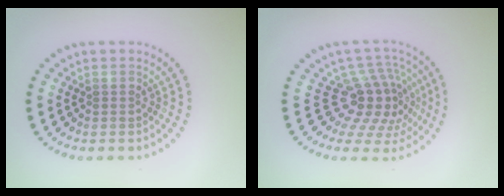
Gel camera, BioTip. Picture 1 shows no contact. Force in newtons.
{"total": 4.9, "press": 3.5, "slide": 3.4}